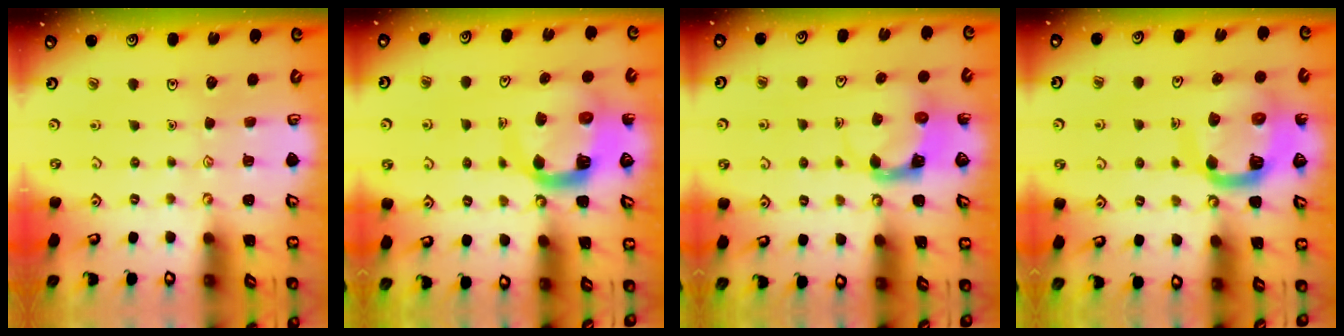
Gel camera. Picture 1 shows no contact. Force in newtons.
{"total": 9.0, "press": 9.0, "slide": 1.2}
{"total": 3.7, "press": 3.7, "slide": 0.6}
{"total": 11.3, "press": 11.2, "slide": 1.3}